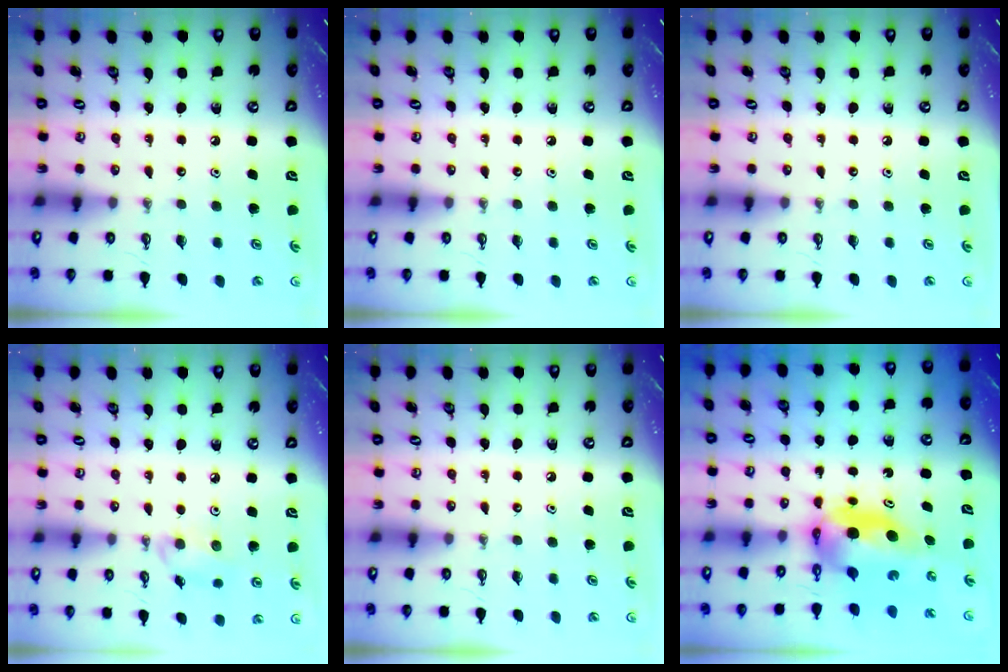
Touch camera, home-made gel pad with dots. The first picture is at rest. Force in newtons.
{"total": 0.0}
{"total": 0.0}
{"total": 5.8, "press": 5.7, "slide": 1.4}
{"total": 0.0}
{"total": 6.7, "press": 6.7, "slide": 1.0}